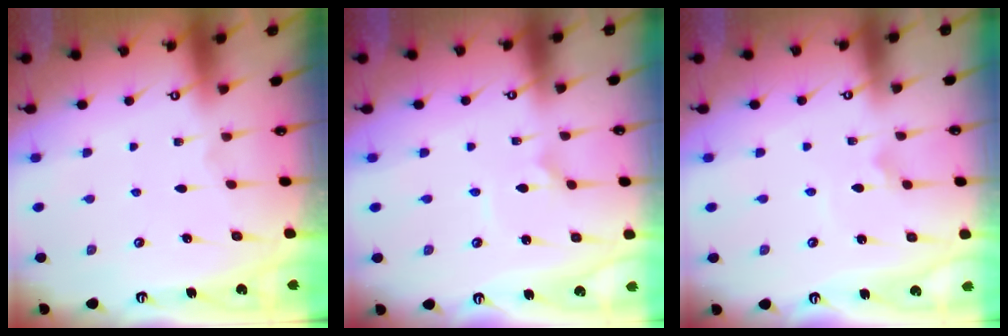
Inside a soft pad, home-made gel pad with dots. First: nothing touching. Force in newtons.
{"total": 2.5, "press": 2.4, "slide": 0.4}
{"total": 1.5, "press": 1.5, "slide": 0.0}